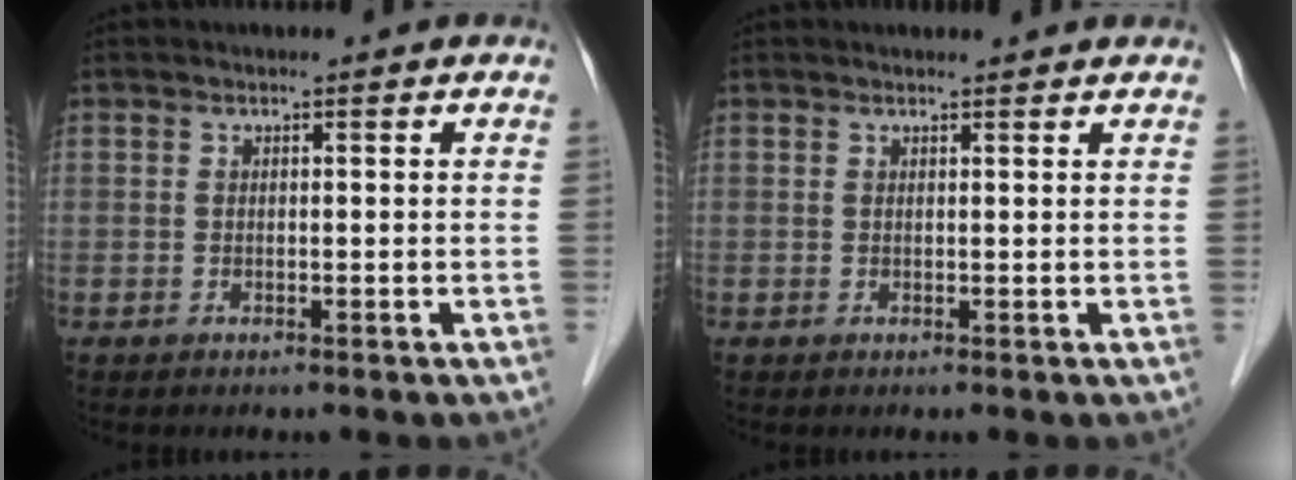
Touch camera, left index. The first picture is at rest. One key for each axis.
{"total": 1.1, "fx": 1.1, "fy": 0.0, "fz": 0.1, "tx": -0.005, "ty": 0.002, "tz": 0.004}